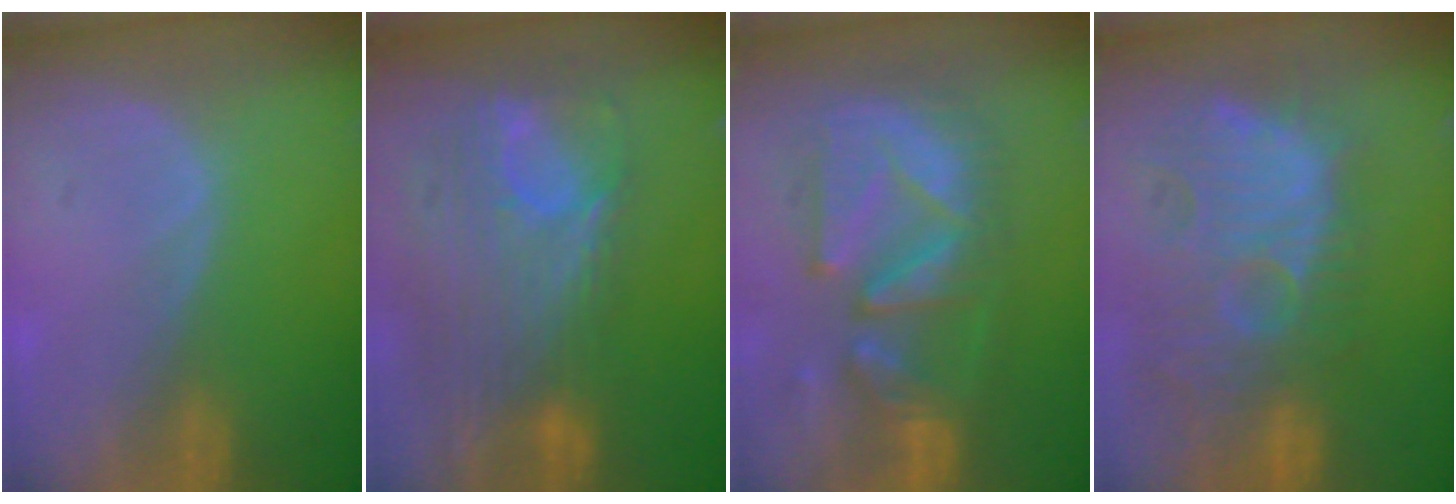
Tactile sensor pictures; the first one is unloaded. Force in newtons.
{"total": 12.1, "press": 10.3, "slide": 6.4}
{"total": 11.5, "press": 10.8, "slide": 4.1}
{"total": 13.8, "press": 12.3, "slide": 6.4}